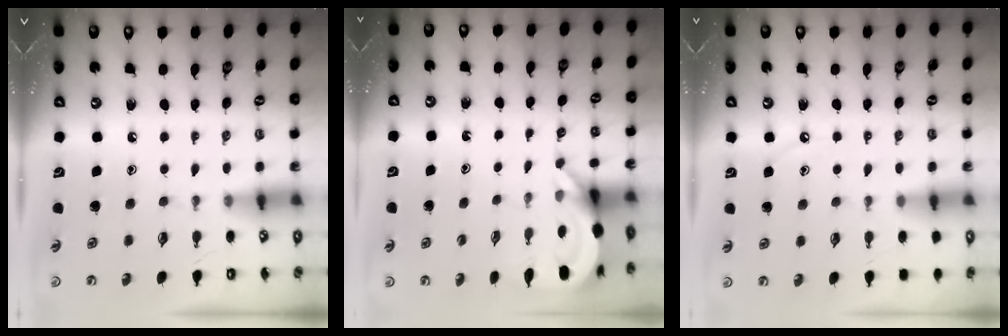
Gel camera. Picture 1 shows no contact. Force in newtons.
{"total": 4.7, "press": 4.7, "slide": 0.2}
{"total": 3.5, "press": 3.5, "slide": 0.5}